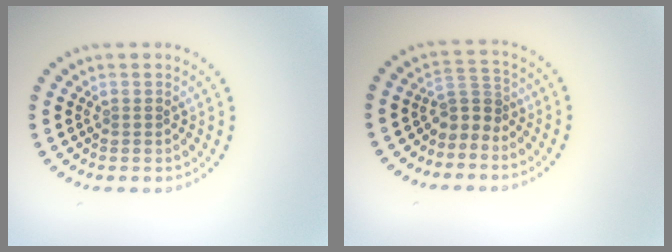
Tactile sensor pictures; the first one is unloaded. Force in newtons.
{"total": 2.2, "press": 1.6, "slide": 1.5}